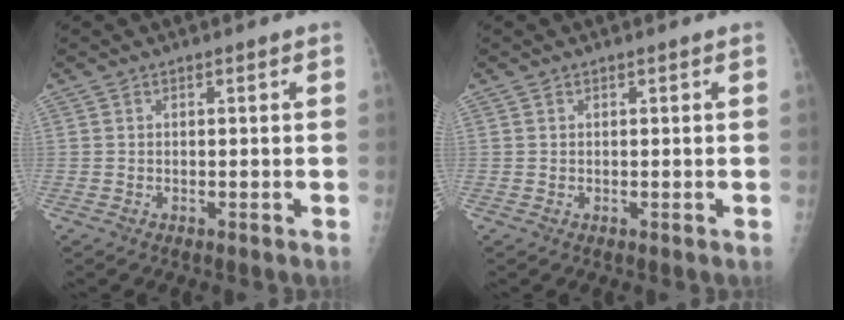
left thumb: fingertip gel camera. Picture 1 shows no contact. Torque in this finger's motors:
{"motor_torque": [-0.44, -0.18, 0.37, 0.18, -0.01]}